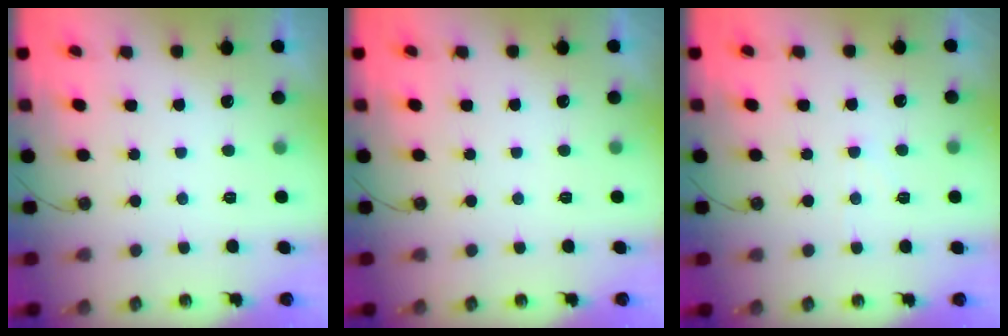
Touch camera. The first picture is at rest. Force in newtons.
{"total": 0.0}
{"total": 2.8, "press": 2.7, "slide": 0.4}